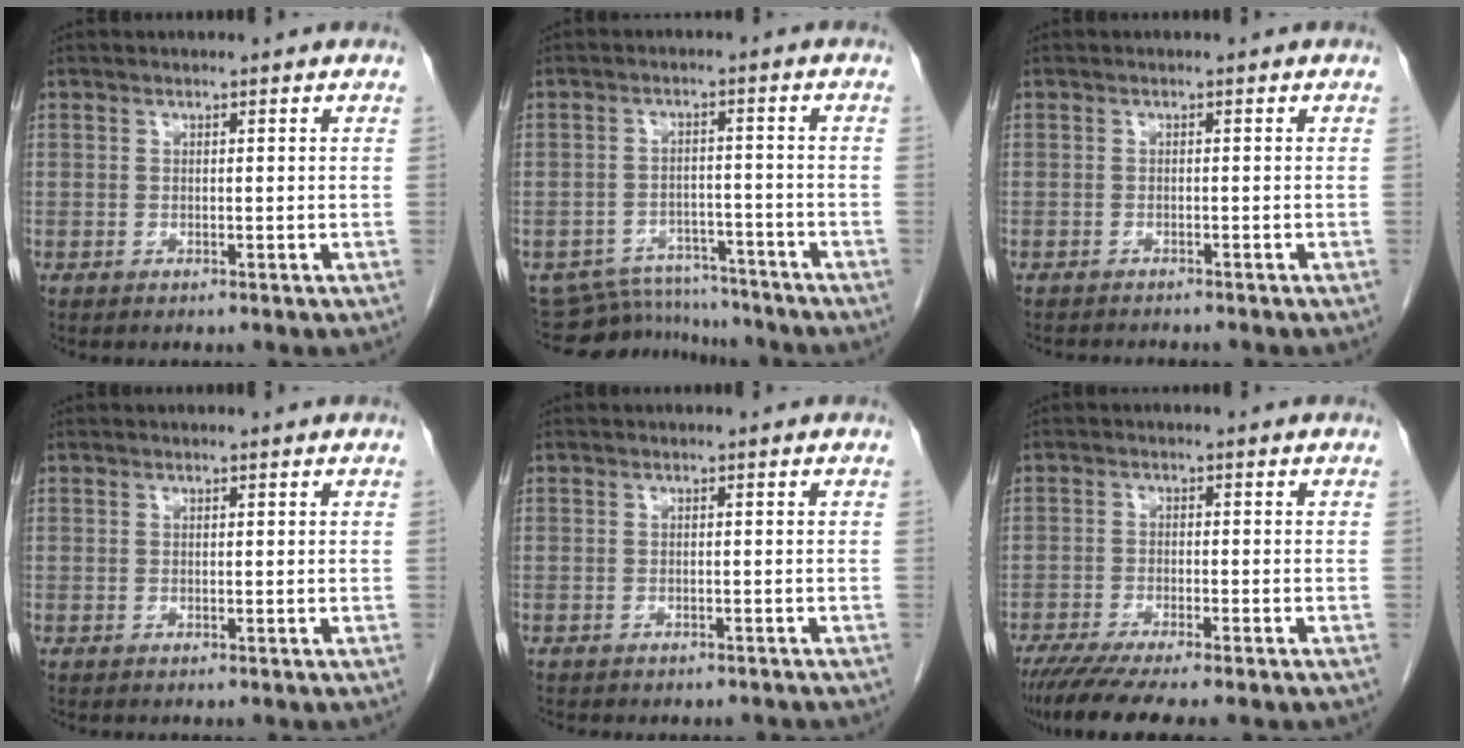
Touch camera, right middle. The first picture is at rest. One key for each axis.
{"total": 9.9, "fx": -9.7, "fy": 2.1, "fz": 0.4, "tx": -0.007, "ty": 0.008, "tz": -0.142}
{"total": 4.0, "fx": -3.7, "fy": 0.5, "fz": 1.3, "tx": -0.017, "ty": -0.007, "tz": -0.049}
{"total": 0.0}
{"total": 3.7, "fx": -3.3, "fy": 1.3, "fz": 1.1, "tx": -0.016, "ty": -0.002, "tz": -0.037}
{"total": 9.2, "fx": -7.3, "fy": 0.6, "fz": 5.5, "tx": -0.078, "ty": -0.020, "tz": -0.114}